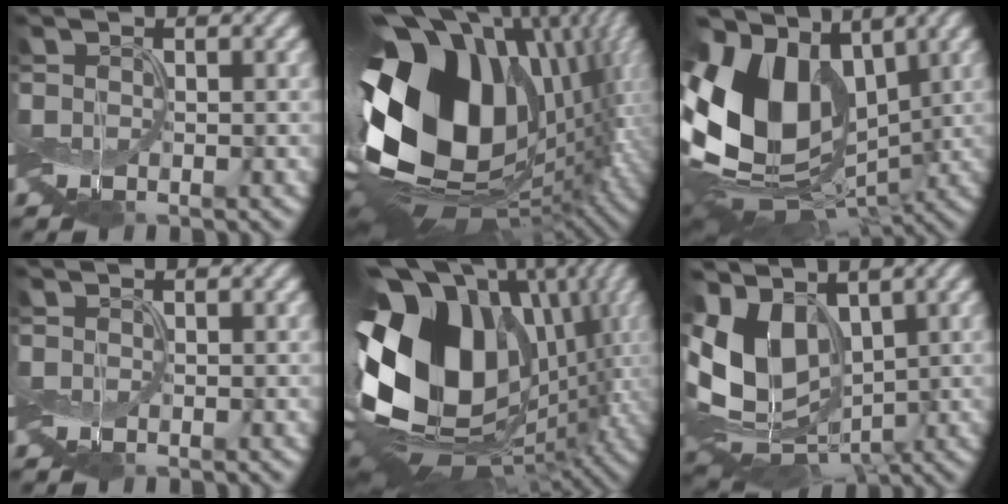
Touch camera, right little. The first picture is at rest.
{"total": 18.9, "force": [0.1, 12.7, 14.1], "torque": [-0.275, -0.044, 0.012]}
{"total": 15.6, "force": [0.5, 11.0, 11.1], "torque": [-0.226, 0.024, -0.008]}
{"total": 0.0}
{"total": 19.1, "force": [0.5, 14.2, 12.8], "torque": [-0.250, -0.016, 0.028]}
{"total": 12.1, "force": [1.6, 8.7, 8.4], "torque": [-0.165, -0.014, 0.043]}